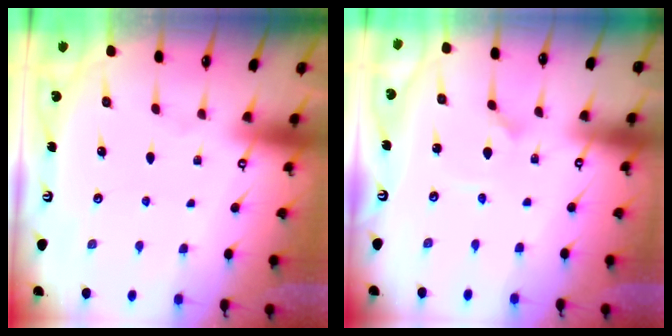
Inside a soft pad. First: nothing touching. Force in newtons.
{"total": 0.0}